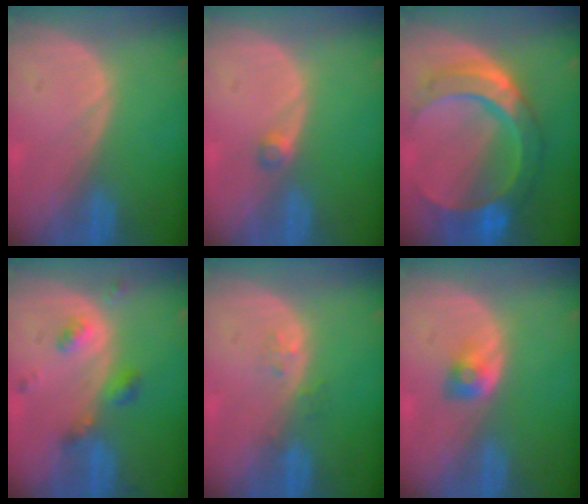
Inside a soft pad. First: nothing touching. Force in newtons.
{"total": 1.6, "press": 1.4, "slide": 0.9}
{"total": 10.8, "press": 10.7, "slide": 1.1}
{"total": 4.9, "press": 4.4, "slide": 2.3}
{"total": 1.6, "press": 1.6, "slide": 0.1}
{"total": 2.6, "press": 2.4, "slide": 1.0}